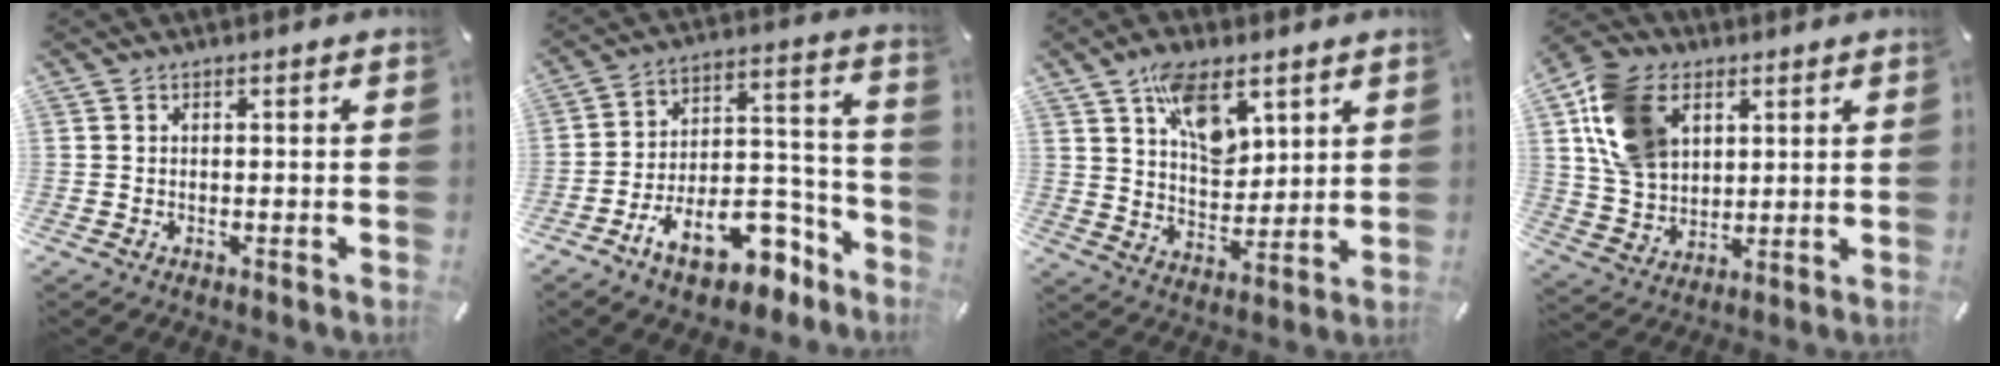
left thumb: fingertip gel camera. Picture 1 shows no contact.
{"total": 17.1, "force": [-10.5, 9.6, 9.4], "torque": [-0.107, 0.058, -0.162]}
{"total": 11.9, "force": [6.4, 7.0, 7.1], "torque": [-0.109, -0.020, 0.117]}
{"total": 15.3, "force": [5.6, 11.3, 8.7], "torque": [-0.206, 0.003, 0.104]}